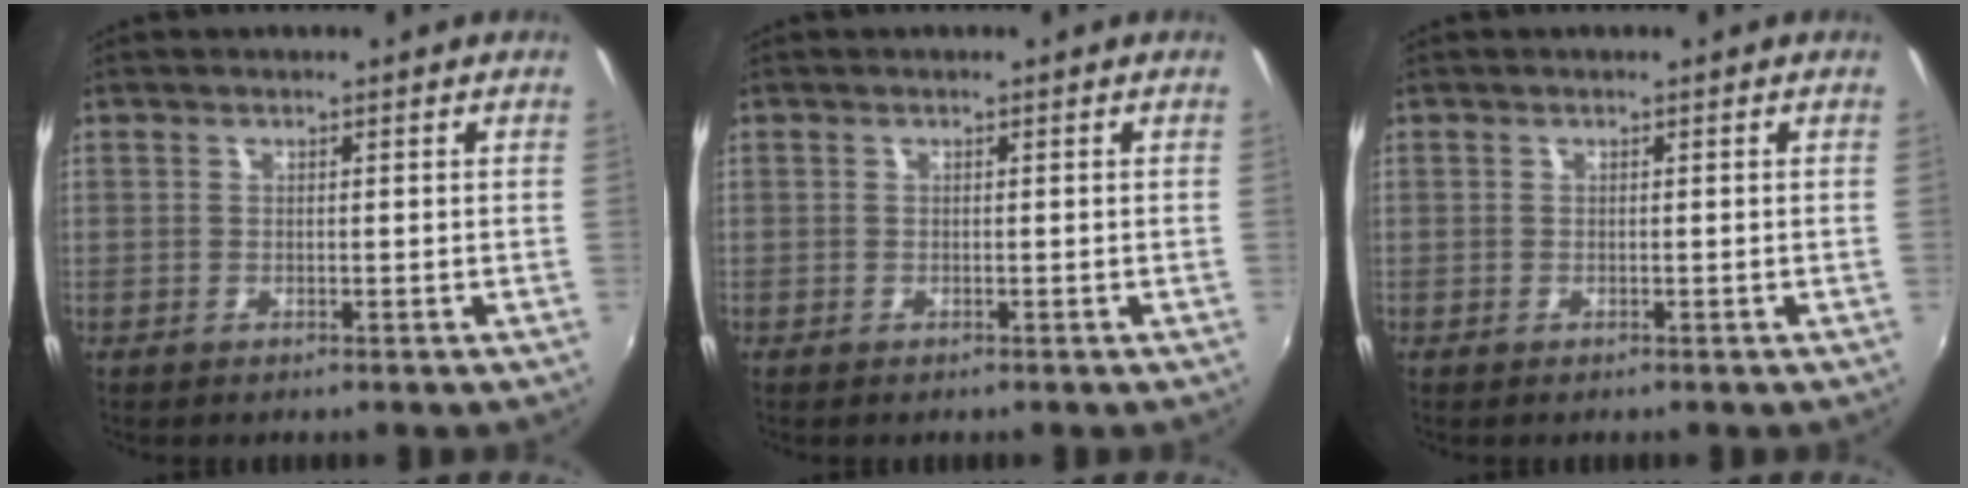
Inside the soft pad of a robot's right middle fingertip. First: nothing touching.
{"total": 0.0}
{"total": 0.0}